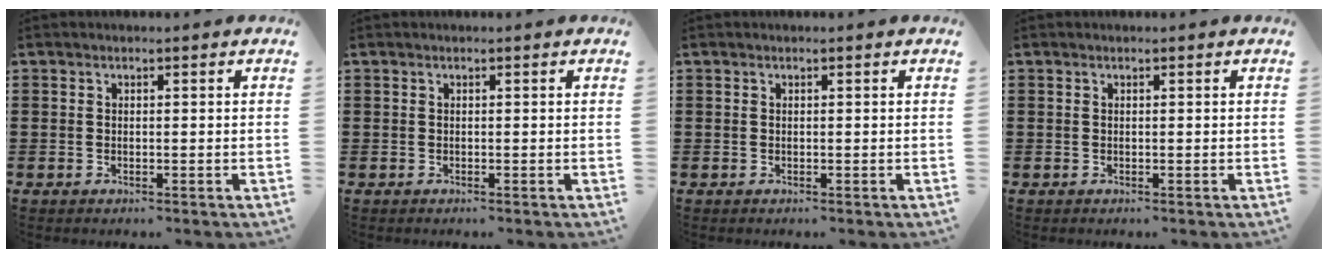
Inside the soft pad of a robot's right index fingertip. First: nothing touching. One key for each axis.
{"total": 0.0}
{"total": 0.0}
{"total": 0.0}